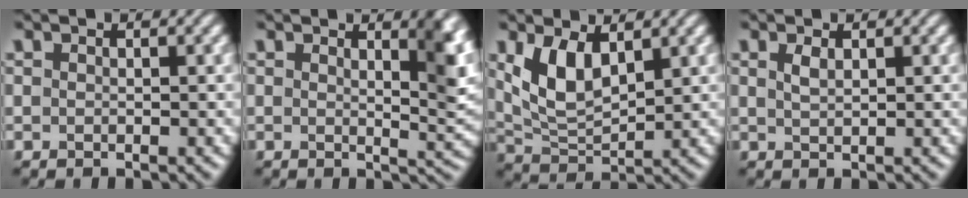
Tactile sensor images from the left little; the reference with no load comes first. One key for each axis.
{"total": 4.6, "fx": 2.2, "fy": 1.4, "fz": 3.7, "tx": -0.035, "ty": -0.002, "tz": 0.030}
{"total": 5.1, "fx": 2.1, "fy": 2.5, "fz": 4.0, "tx": -0.090, "ty": -0.005, "tz": 0.046}
{"total": 1.1, "fx": 0.7, "fy": 0.4, "fz": 0.8, "tx": -0.020, "ty": 0.002, "tz": 0.015}